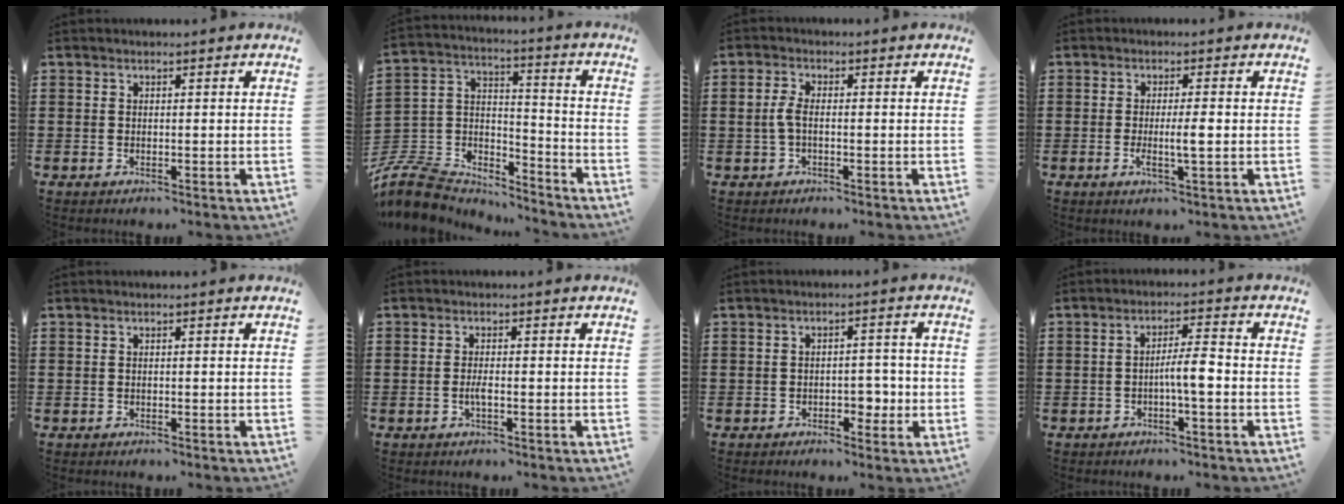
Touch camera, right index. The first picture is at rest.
{"total": 8.6, "force": [-7.8, 3.2, 1.9], "torque": [-0.067, 0.006, -0.157]}
{"total": 2.7, "force": [-0.3, 1.2, 2.5], "torque": [-0.063, -0.003, -0.010]}
{"total": 3.5, "force": [-0.6, 0.1, 3.5], "torque": [-0.069, -0.008, -0.014]}
{"total": 0.0}
{"total": 1.9, "force": [-0.8, 0.2, 1.7], "torque": [-0.040, -0.007, -0.015]}
{"total": 3.7, "force": [-1.3, 2.2, 2.6], "torque": [-0.033, -0.003, -0.029]}
{"total": 4.3, "force": [-1.1, 0.8, 4.1], "torque": [-0.074, 0.005, -0.023]}